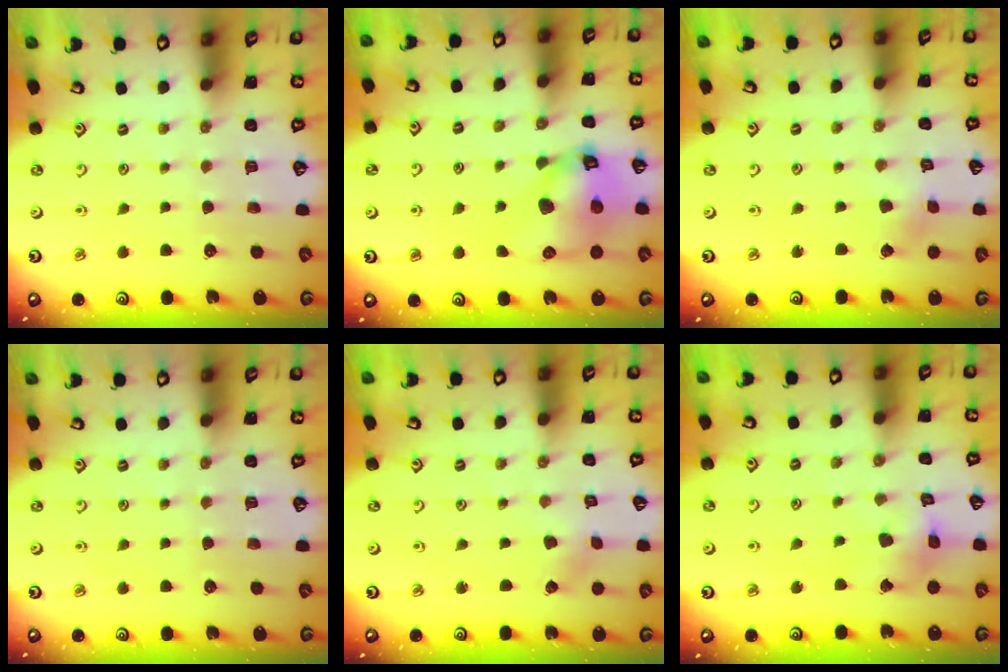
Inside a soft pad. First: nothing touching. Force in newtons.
{"total": 12.8, "press": 12.7, "slide": 1.8}
{"total": 2.4, "press": 2.4, "slide": 0.3}
{"total": 0.0}
{"total": 0.8, "press": 0.7, "slide": 0.2}
{"total": 11.5, "press": 11.4, "slide": 1.7}